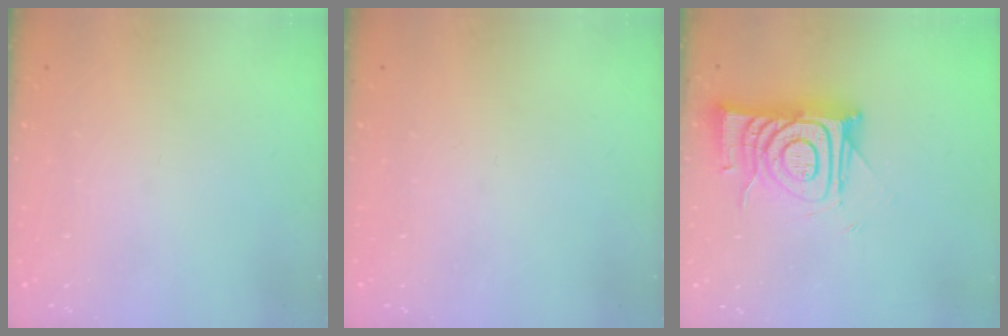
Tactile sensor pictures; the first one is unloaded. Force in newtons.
{"total": 0.0}
{"total": 13.4, "press": 13.3, "slide": 1.2}